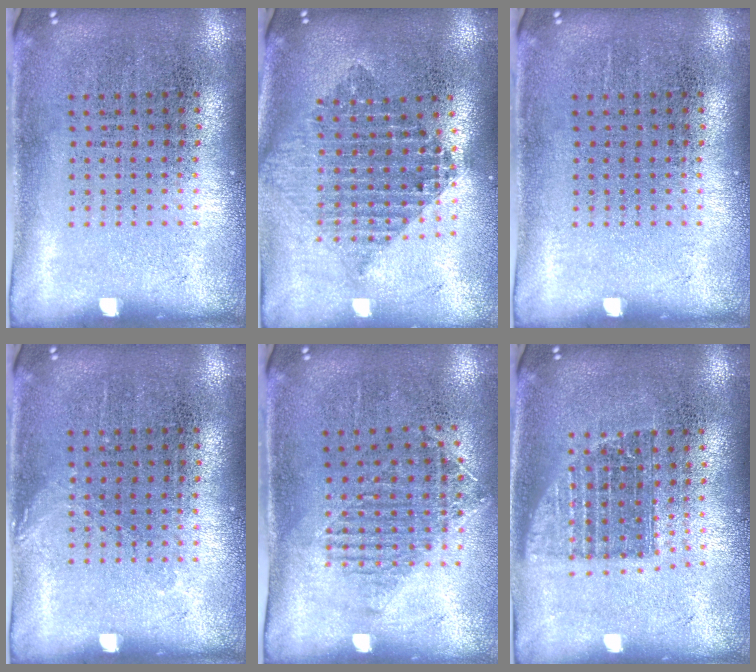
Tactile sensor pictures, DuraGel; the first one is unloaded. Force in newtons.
{"total": 2.2, "press": 1.7, "slide": 1.3}
{"total": 0.0}
{"total": 0.6, "press": 0.6, "slide": 0.1}
{"total": 1.2, "press": 1.1, "slide": 0.6}
{"total": 1.3, "press": 1.1, "slide": 0.7}